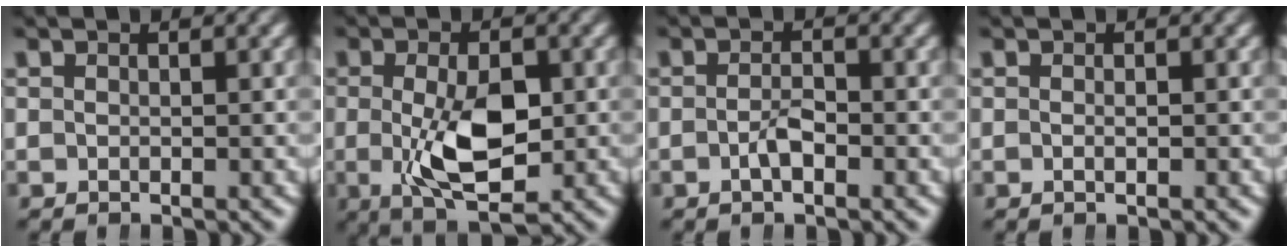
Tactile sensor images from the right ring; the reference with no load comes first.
{"total": 7.6, "force": [-1.1, 3.7, 6.5], "torque": [-0.122, -0.021, -0.011]}
{"total": 1.8, "force": [-1.1, 0.6, 1.3], "torque": [-0.023, -0.002, -0.021]}
{"total": 0.7, "force": [-0.3, 0.4, 0.5], "torque": [-0.011, 0.000, -0.007]}